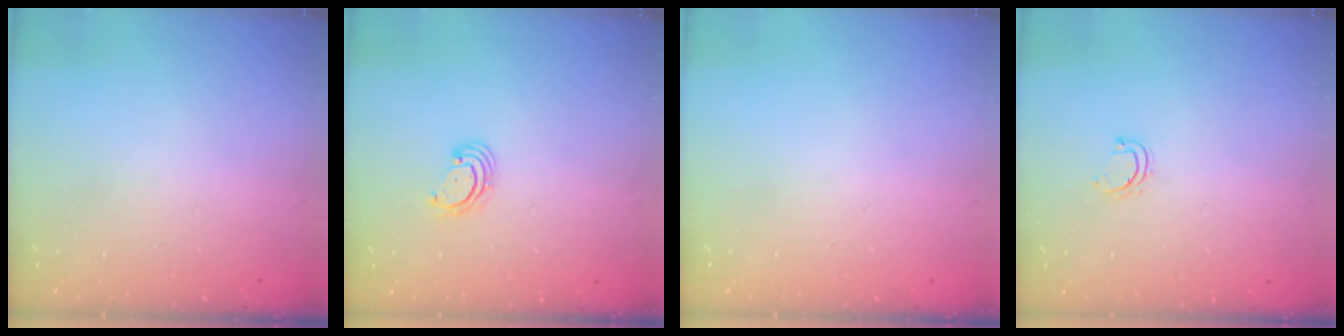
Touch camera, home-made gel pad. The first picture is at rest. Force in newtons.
{"total": 2.7, "press": 2.7, "slide": 0.7}
{"total": 0.0}
{"total": 4.0, "press": 3.9, "slide": 0.4}